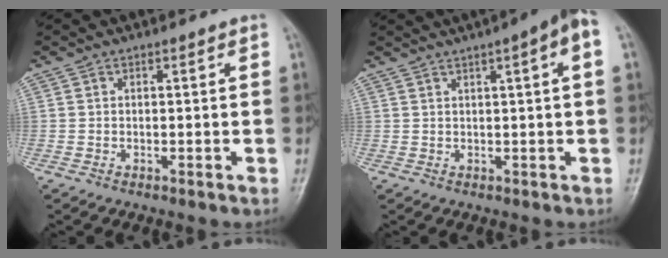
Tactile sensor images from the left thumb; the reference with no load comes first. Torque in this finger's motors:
{"motor_torque": [3.26, -0.68, 1.38, -1.38, 0.27]}